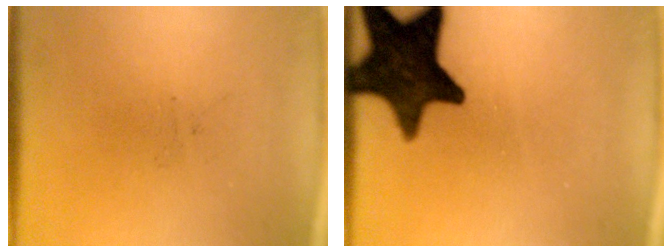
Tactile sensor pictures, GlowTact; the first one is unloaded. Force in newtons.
{"total": 15.2}